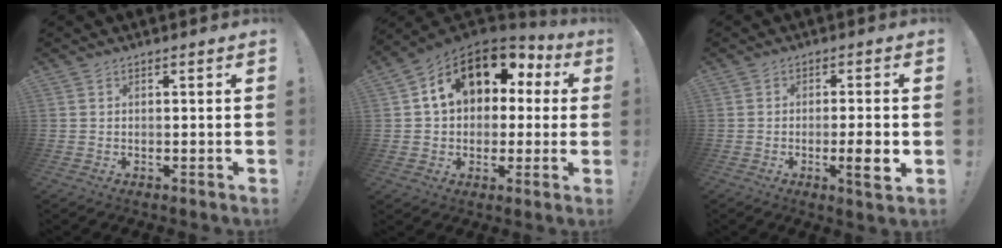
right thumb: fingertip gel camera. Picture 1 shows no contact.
{"total": 15.4, "force": [6.1, 10.4, 9.6], "torque": [-0.145, -0.022, 0.108]}
{"total": 6.5, "force": [-1.6, 0.6, 6.2], "torque": [-0.085, -0.006, -0.025]}